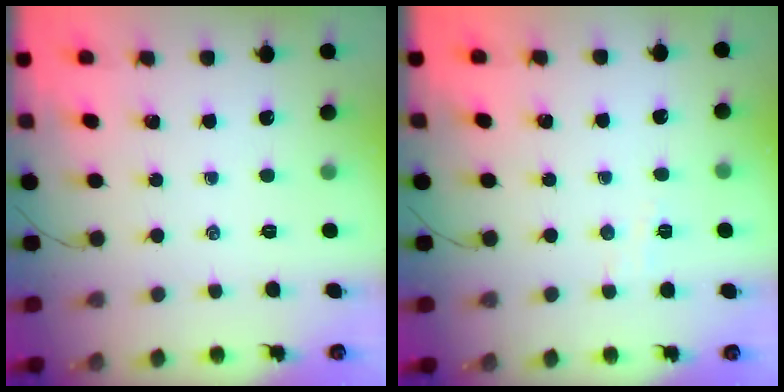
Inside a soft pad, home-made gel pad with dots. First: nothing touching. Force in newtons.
{"total": 2.9, "press": 2.7, "slide": 1.0}